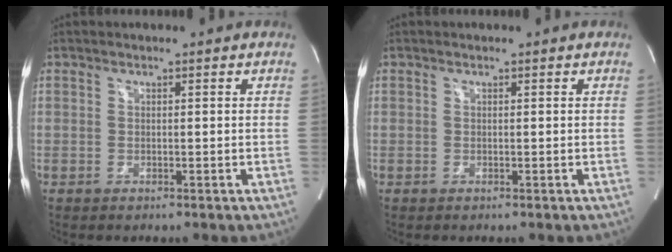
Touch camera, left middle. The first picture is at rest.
{"total": 0.0}